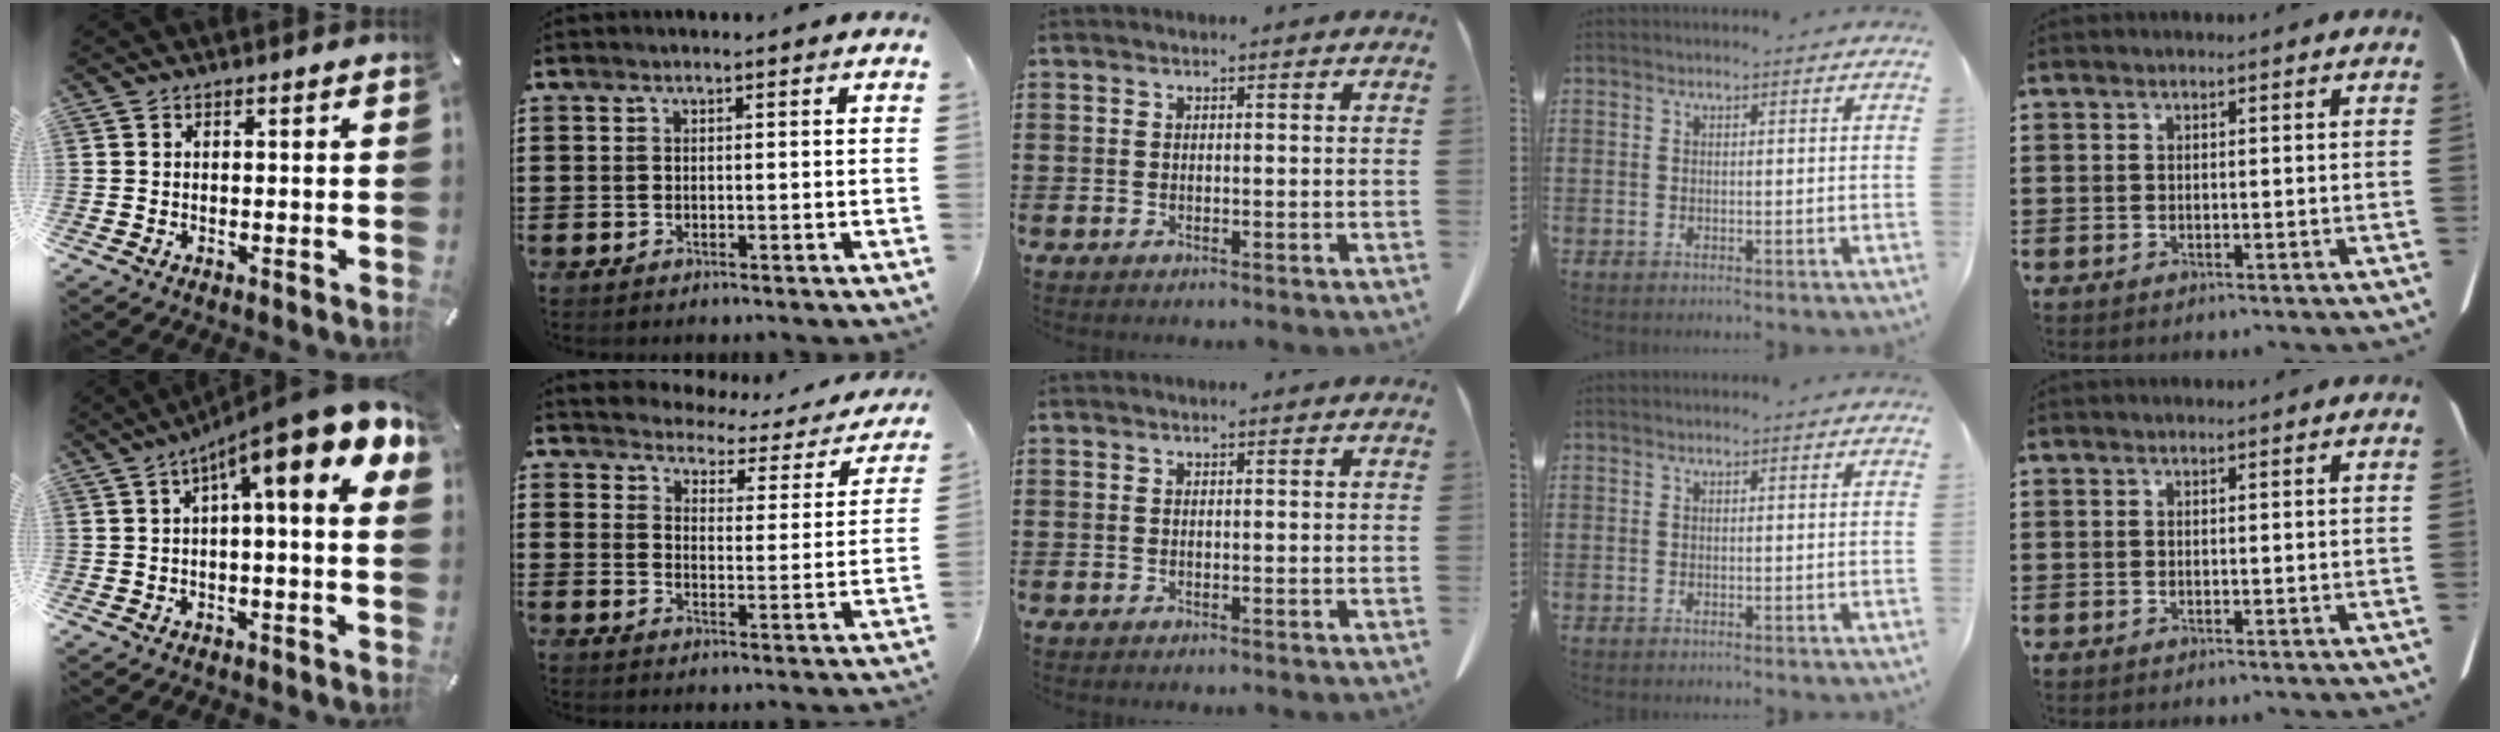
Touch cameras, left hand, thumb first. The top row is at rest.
{"thumb": {"total": 13.5, "force": [6.3, 1.8, 11.8], "torque": [-0.179, -0.050, 0.096]}, "index": {"total": 2.6, "force": [2.5, 0.6, -0.1], "torque": [-0.022, -0.026, 0.034]}}